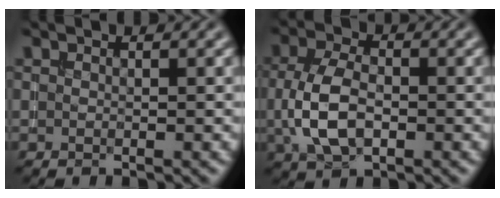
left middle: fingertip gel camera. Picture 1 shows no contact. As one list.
[{"total": 5.3, "force": [-0.7, 3.2, 4.2], "torque": [-0.094, -0.003, -0.017]}]